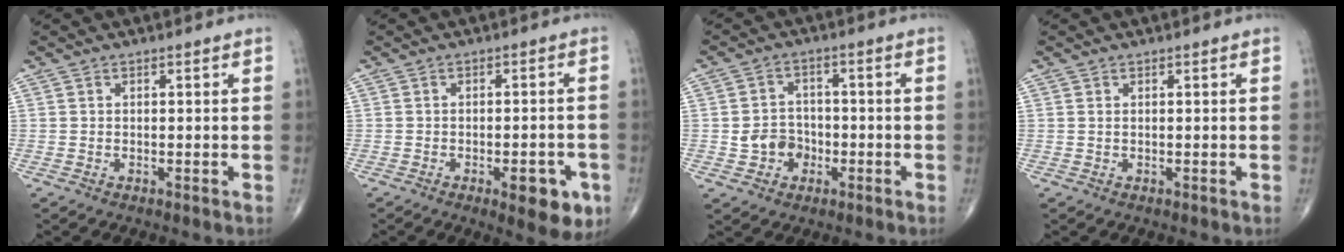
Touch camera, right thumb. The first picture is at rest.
{"total": 8.3, "force": [-3.5, 3.2, 6.8], "torque": [-0.069, 0.008, -0.040]}
{"total": 6.0, "force": [-1.7, 5.2, 2.5], "torque": [-0.012, 0.020, -0.031]}
{"total": 0.0}